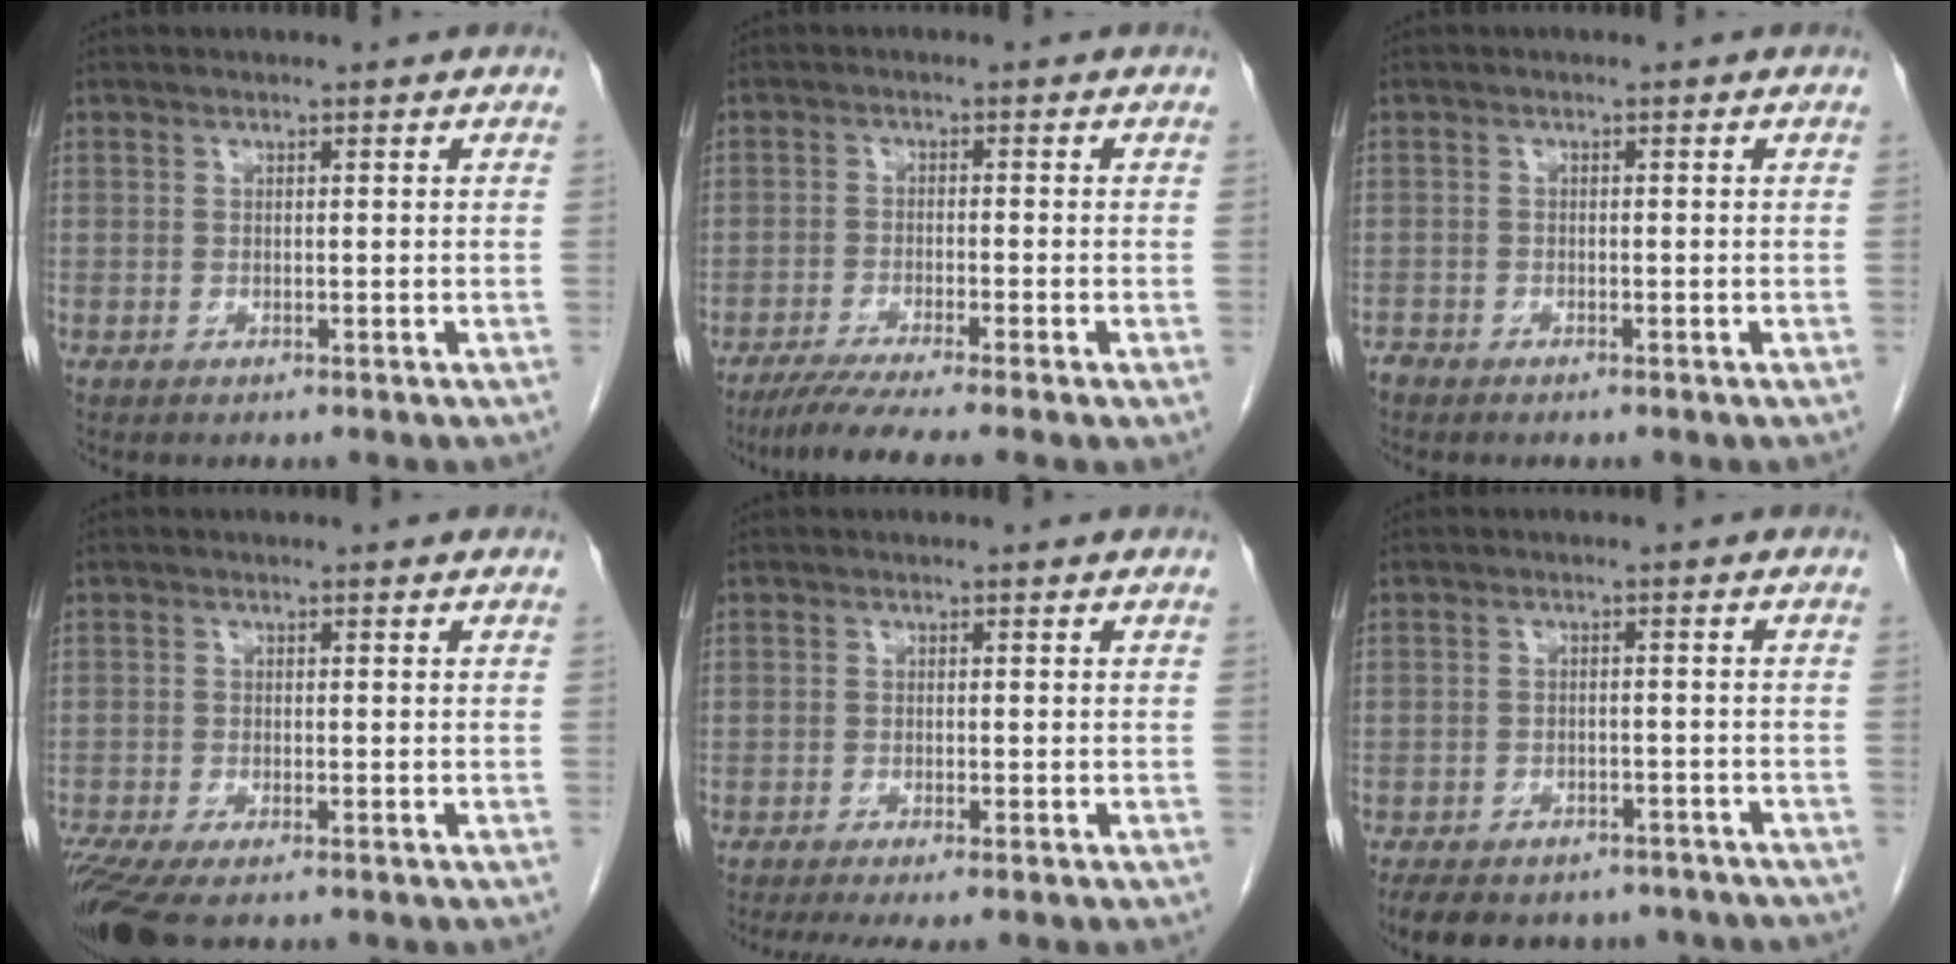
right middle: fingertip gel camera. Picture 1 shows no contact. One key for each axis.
{"total": 7.1, "fx": -5.2, "fy": -0.6, "fz": 4.7, "tx": -0.073, "ty": -0.019, "tz": -0.087}
{"total": 1.0, "fx": -1.0, "fy": 0.3, "fz": 0.0, "tx": -0.001, "ty": 0.000, "tz": -0.022}
{"total": 6.0, "fx": -4.4, "fy": 1.3, "fz": 3.9, "tx": -0.075, "ty": -0.015, "tz": -0.078}
{"total": 4.7, "fx": -3.6, "fy": 0.3, "fz": 2.9, "tx": -0.042, "ty": -0.012, "tz": -0.058}
{"total": 14.7, "fx": -12.1, "fy": 6.4, "fz": 5.4, "tx": -0.116, "ty": -0.002, "tz": -0.147}